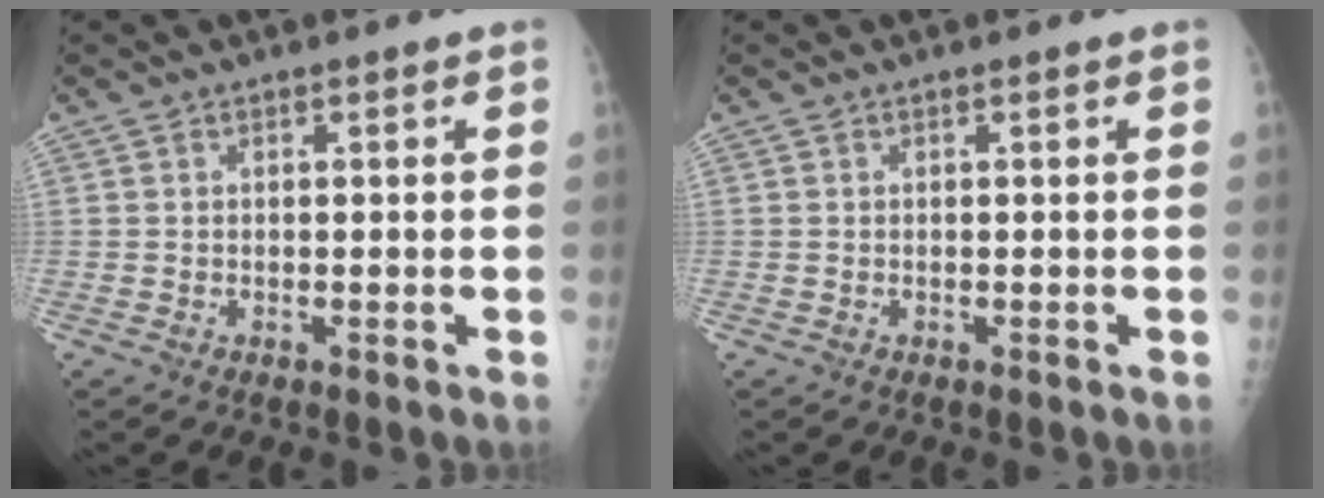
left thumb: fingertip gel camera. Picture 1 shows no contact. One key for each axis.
{"total": 0.0}